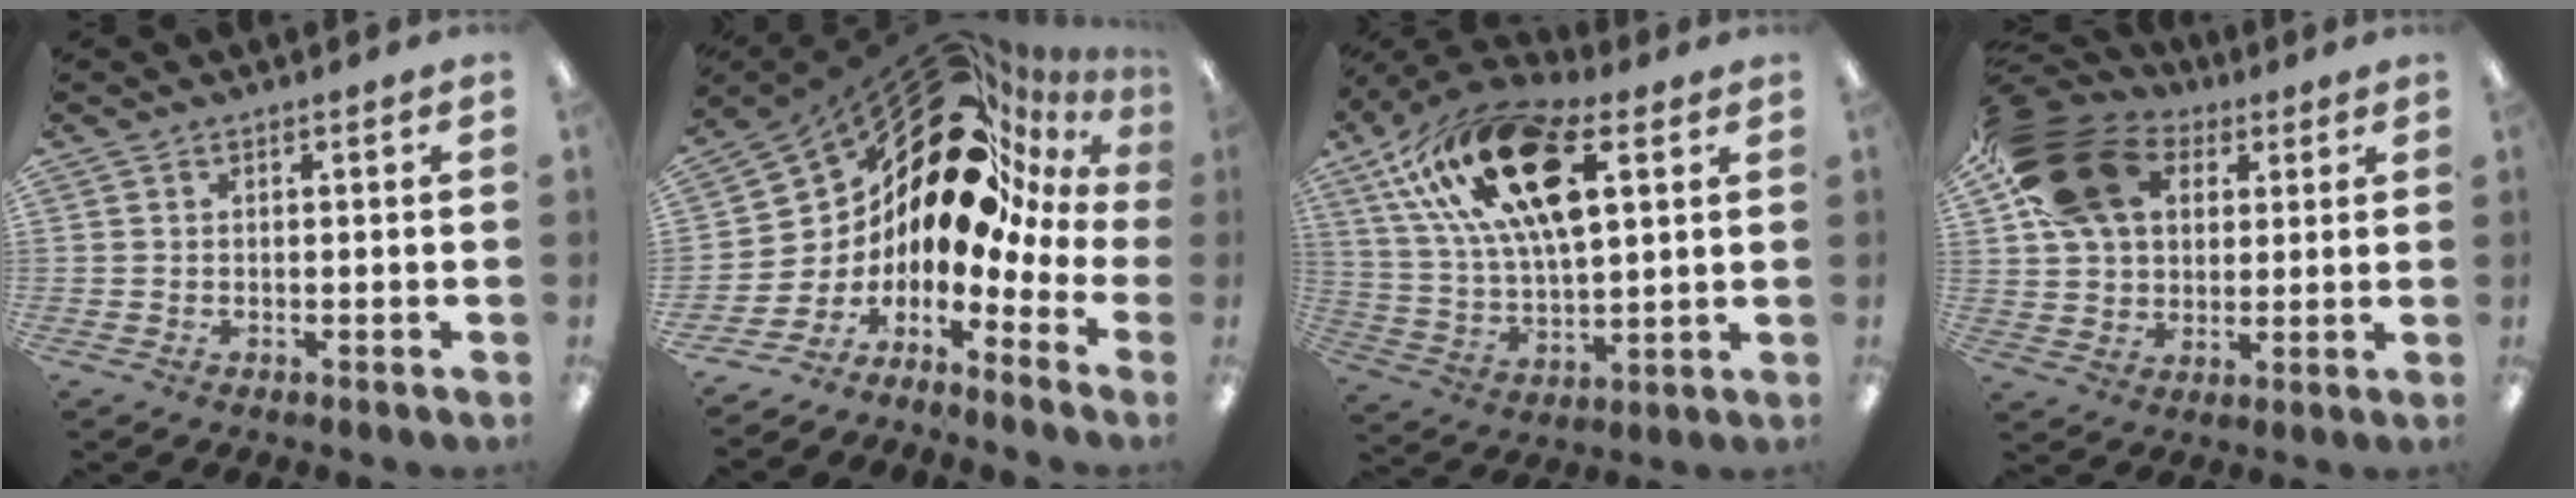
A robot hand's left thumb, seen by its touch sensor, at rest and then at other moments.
{"total": 17.3, "force": [13.1, 7.8, 8.2], "torque": [-0.140, -0.127, 0.228]}
{"total": 23.5, "force": [10.4, 11.5, 17.7], "torque": [-0.317, -0.022, 0.175]}
{"total": 18.6, "force": [7.4, 13.6, 10.3], "torque": [-0.196, -0.009, 0.143]}